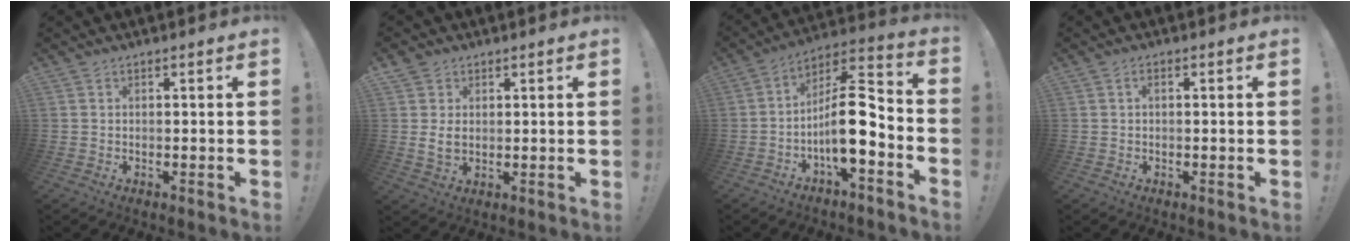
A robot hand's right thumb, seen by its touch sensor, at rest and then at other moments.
{"total": 4.9, "force": [1.3, 3.6, 2.9], "torque": [-0.040, -0.006, 0.023]}
{"total": 14.8, "force": [-3.7, 4.3, 13.7], "torque": [-0.224, 0.014, -0.060]}
{"total": 1.0, "force": [-0.2, 0.4, 0.8], "torque": [-0.010, 0.001, -0.006]}